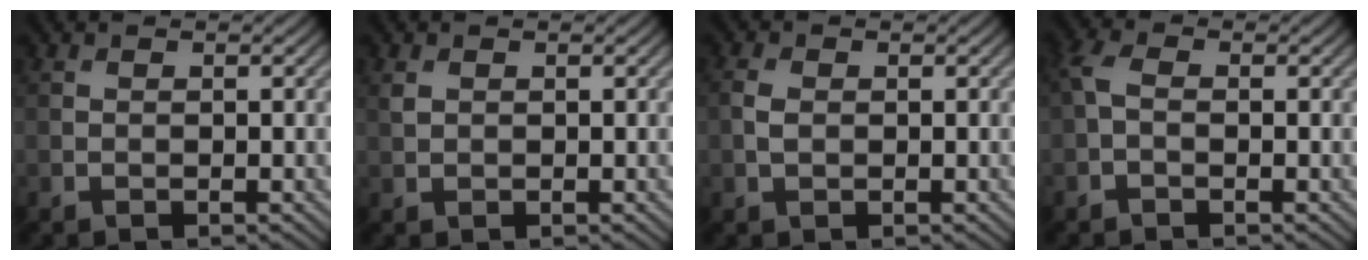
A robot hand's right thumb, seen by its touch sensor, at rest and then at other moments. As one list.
[{"total": 1.1, "force": [0.5, 0.8, 0.6], "torque": [-0.017, 0.000, 0.012]}, {"total": 1.9, "force": [0.0, 1.3, 1.4], "torque": [-0.037, 0.001, -0.001]}, {"total": 2.7, "force": [-0.1, 1.5, 2.3], "torque": [-0.058, 0.009, -0.010]}]